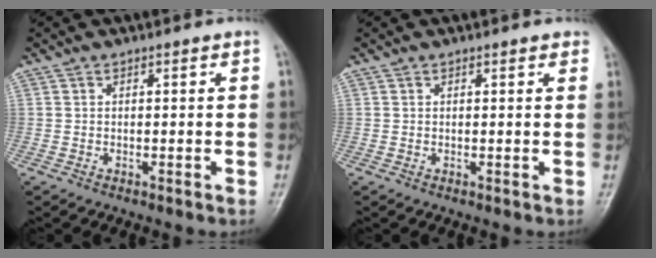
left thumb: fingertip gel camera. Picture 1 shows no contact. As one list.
[{"total": 1.5, "force": [1.1, 0.6, 0.8], "torque": [-0.003, -0.001, 0.007]}]